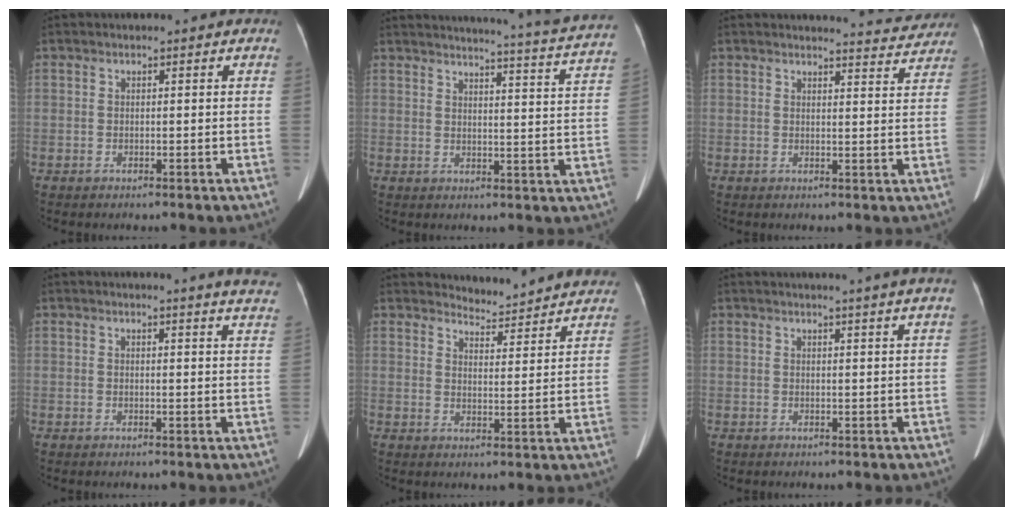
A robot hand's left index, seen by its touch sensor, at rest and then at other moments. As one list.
[{"total": 21.0, "force": [19.8, -1.6, 6.7], "torque": [-0.102, -0.083, 0.225]}, {"total": 5.9, "force": [5.9, 0.3, 0.0], "torque": [-0.001, -0.013, 0.057]}, {"total": 10.6, "force": [10.0, -0.6, 3.5], "torque": [-0.035, -0.053, 0.086]}, {"total": 9.8, "force": [9.7, 0.7, 0.4], "torque": [-0.002, -0.010, 0.114]}, {"total": 6.6, "force": [5.7, -1.6, 3.0], "torque": [-0.033, 0.006, 0.055]}]